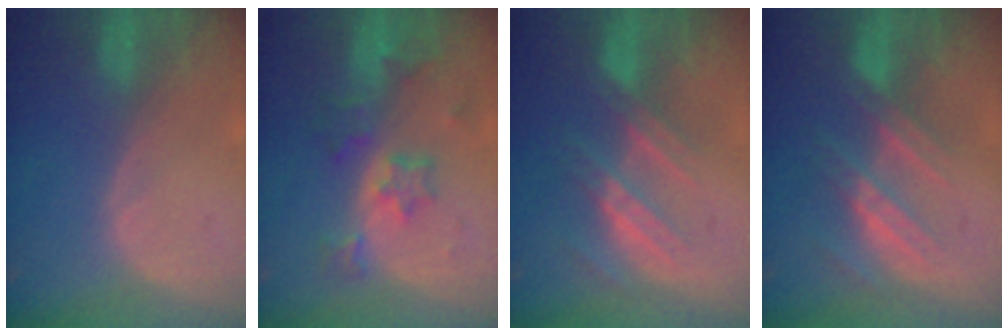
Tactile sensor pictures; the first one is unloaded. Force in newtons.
{"total": 7.1, "press": 6.3, "slide": 3.3}
{"total": 7.2, "press": 6.7, "slide": 2.7}
{"total": 7.2, "press": 6.7, "slide": 2.7}